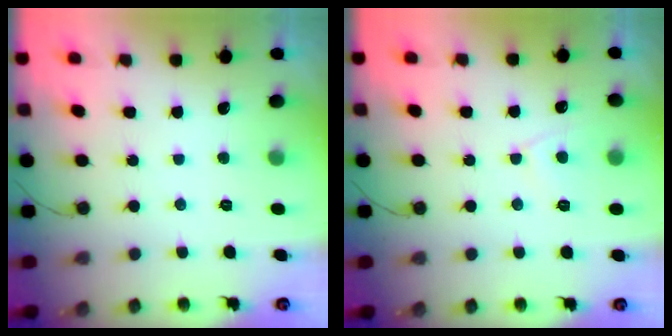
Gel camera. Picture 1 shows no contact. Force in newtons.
{"total": 5.2, "press": 5.2, "slide": 0.6}